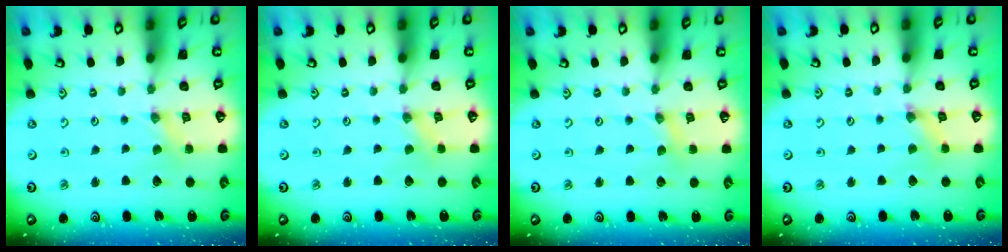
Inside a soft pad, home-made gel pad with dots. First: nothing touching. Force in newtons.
{"total": 0.0}
{"total": 0.6, "press": 0.6, "slide": 0.1}
{"total": 1.3, "press": 1.3, "slide": 0.3}